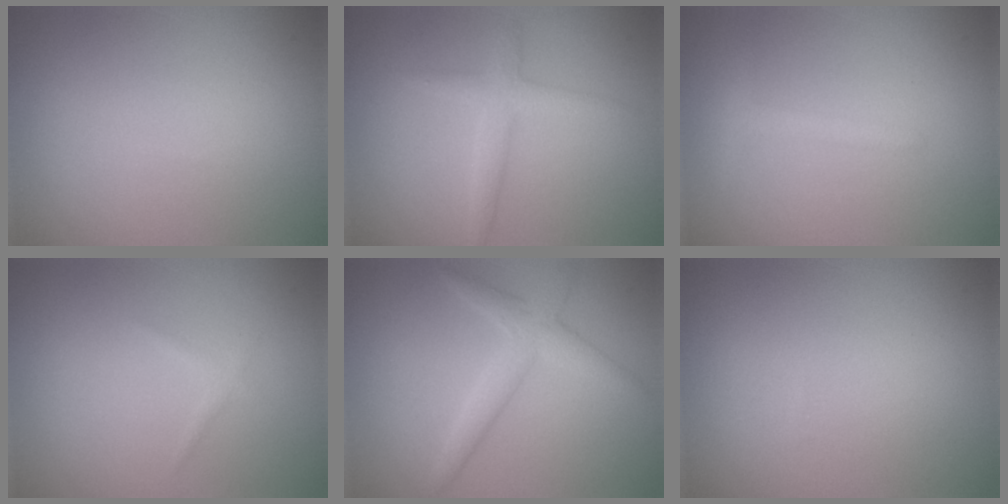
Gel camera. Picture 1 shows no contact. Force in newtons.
{"total": 2.2, "press": 2.2, "slide": 0.1}
{"total": 1.5, "press": 1.5, "slide": 0.1}
{"total": 0.6, "press": 0.6, "slide": 0.0}
{"total": 2.9, "press": 2.9, "slide": 0.1}
{"total": 0.0}